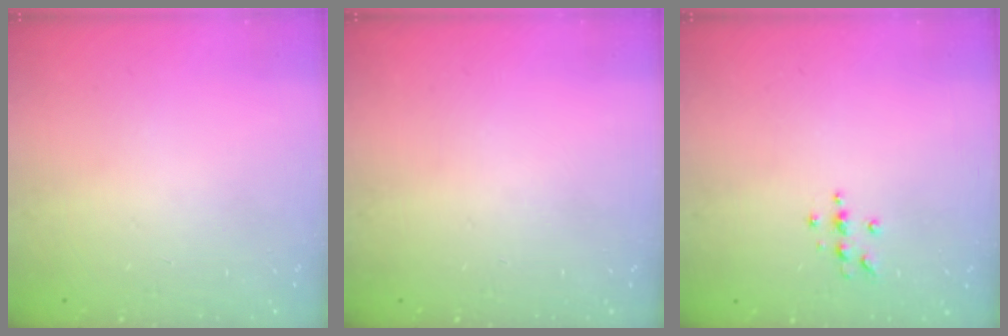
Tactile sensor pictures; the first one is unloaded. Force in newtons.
{"total": 0.0}
{"total": 4.0, "press": 4.0, "slide": 0.5}